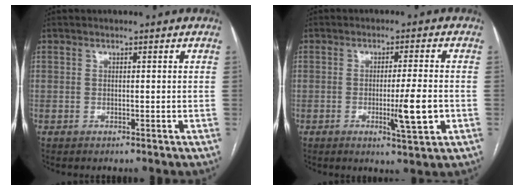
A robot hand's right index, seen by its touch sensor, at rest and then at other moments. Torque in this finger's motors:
{"motor_torque": [0.26, 0.42, 0.10, 0.04]}